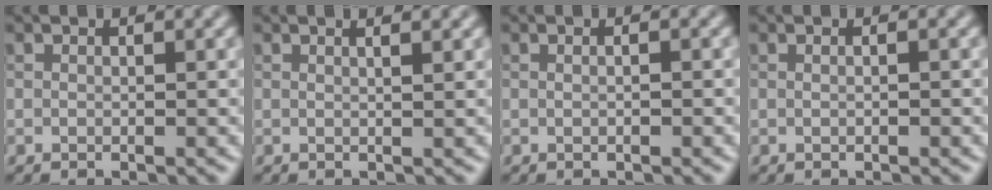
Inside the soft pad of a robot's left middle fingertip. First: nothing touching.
{"total": 2.1, "force": [1.1, 0.9, 1.6], "torque": [-0.008, 0.006, -0.005]}
{"total": 2.4, "force": [0.7, 1.3, 1.9], "torque": [-0.013, 0.022, -0.017]}
{"total": 1.7, "force": [0.5, 0.9, 1.4], "torque": [-0.010, 0.010, -0.012]}